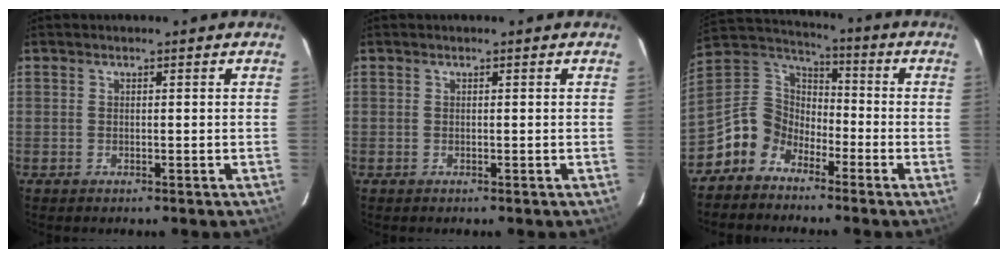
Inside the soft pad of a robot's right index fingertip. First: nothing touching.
{"total": 0.0}
{"total": 9.8, "force": [-6.6, 7.0, 2.0], "torque": [-0.064, 0.040, -0.145]}